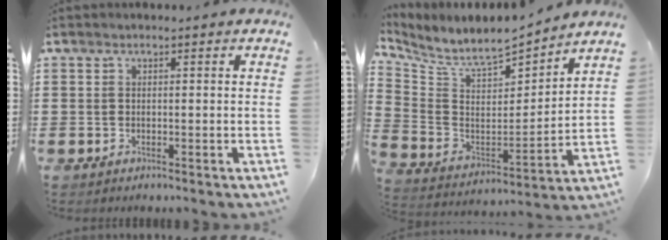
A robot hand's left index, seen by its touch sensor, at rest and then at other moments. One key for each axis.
{"total": 6.7, "fx": 6.0, "fy": 1.7, "fz": 2.3, "tx": -0.078, "ty": -0.047, "tz": 0.100}